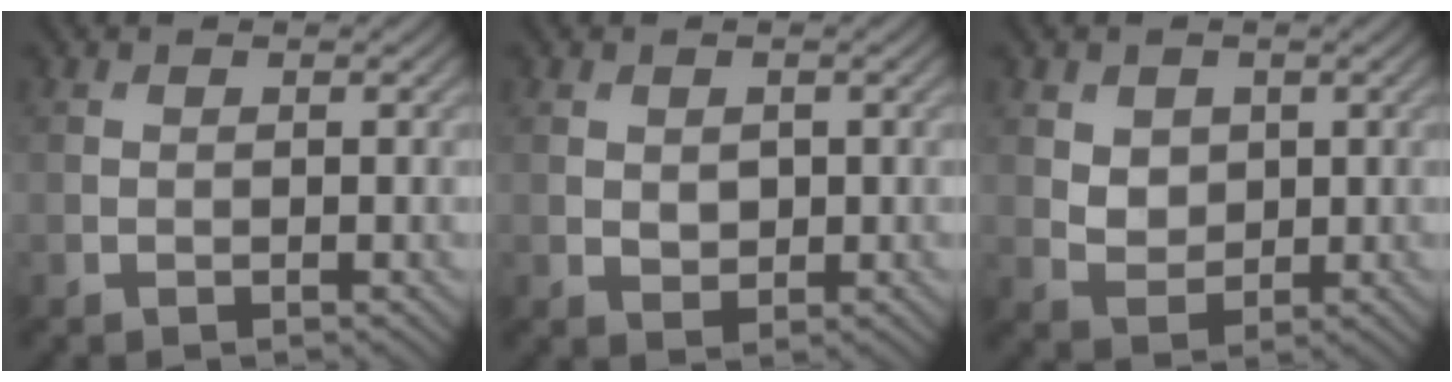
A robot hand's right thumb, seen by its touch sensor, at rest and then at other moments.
{"total": 1.7, "force": [0.2, 1.3, 1.1], "torque": [-0.025, -0.006, 0.008]}
{"total": 3.3, "force": [1.1, 2.7, 1.7], "torque": [-0.048, -0.006, 0.019]}